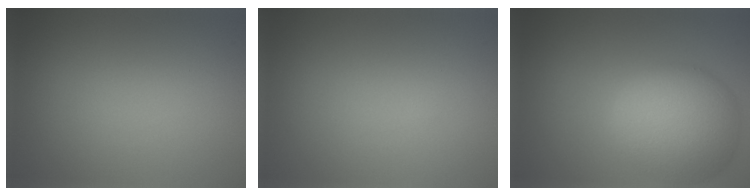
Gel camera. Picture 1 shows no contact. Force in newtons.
{"total": 0.0}
{"total": 9.0, "press": 9.0, "slide": 0.5}